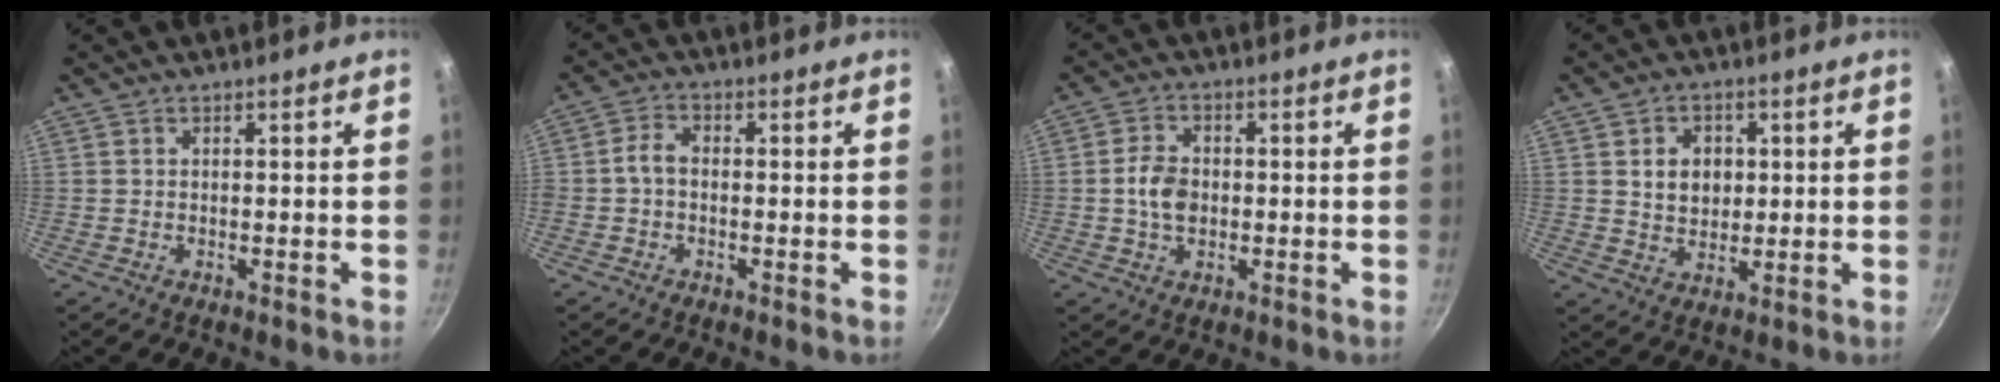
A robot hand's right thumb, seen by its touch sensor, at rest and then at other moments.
{"total": 3.1, "force": [-0.6, 2.1, 2.2], "torque": [-0.043, 0.018, -0.020]}
{"total": 5.7, "force": [-0.4, 4.0, 4.1], "torque": [-0.066, 0.011, -0.011]}
{"total": 6.6, "force": [1.2, 5.2, 3.8], "torque": [-0.036, -0.004, 0.023]}